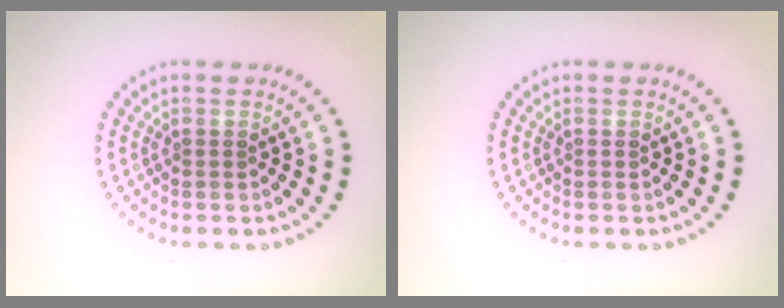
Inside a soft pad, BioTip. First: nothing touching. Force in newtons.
{"total": 0.0}